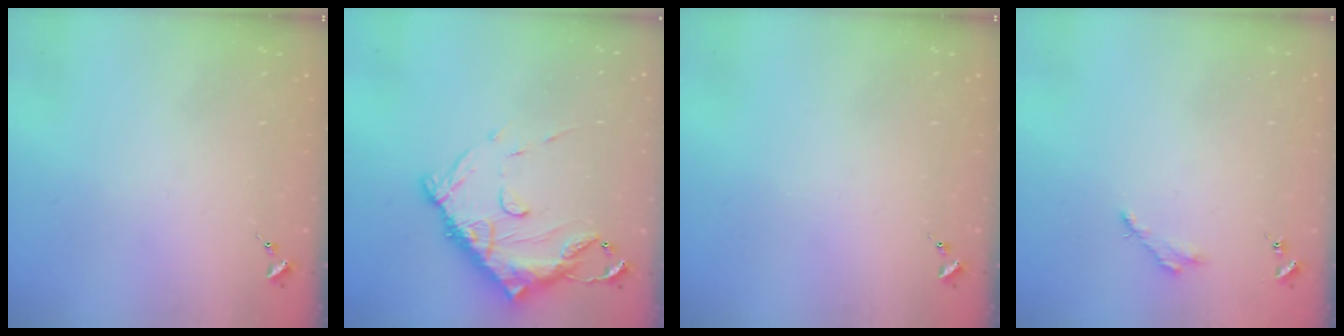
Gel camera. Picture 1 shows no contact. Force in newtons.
{"total": 15.0, "press": 14.9, "slide": 1.7}
{"total": 0.0}
{"total": 2.8, "press": 2.8, "slide": 0.3}